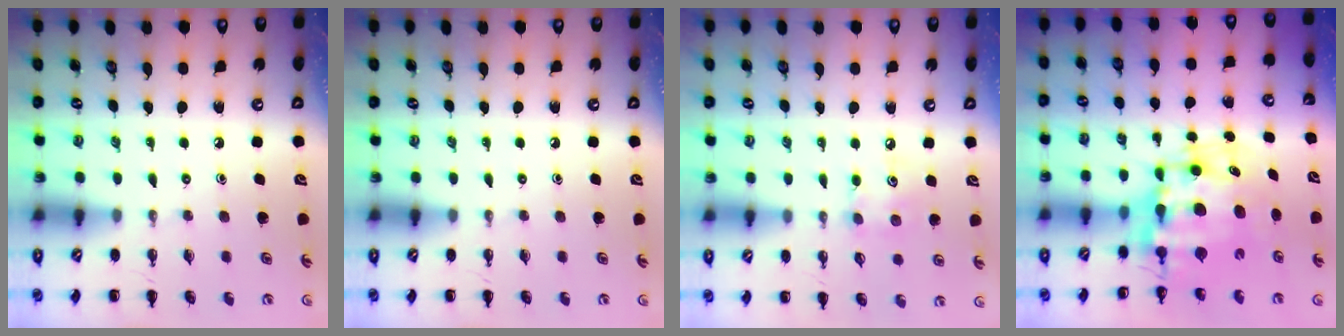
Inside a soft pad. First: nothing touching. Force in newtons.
{"total": 0.0}
{"total": 5.1, "press": 5.0, "slide": 0.8}
{"total": 10.7, "press": 10.3, "slide": 2.7}